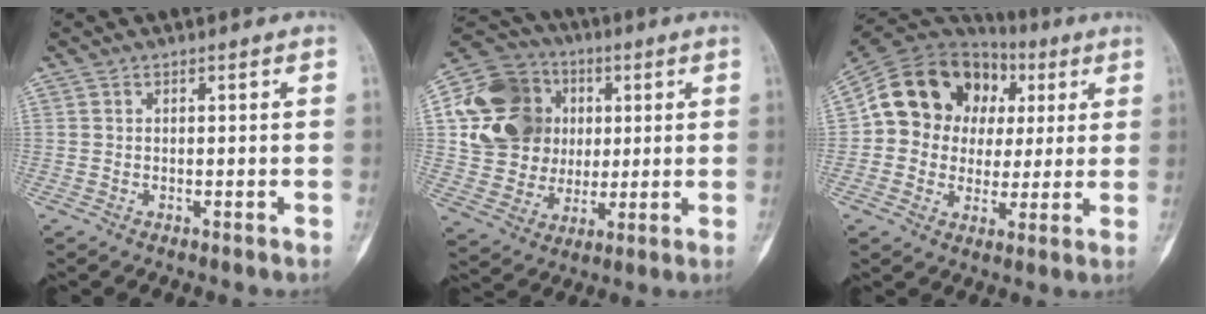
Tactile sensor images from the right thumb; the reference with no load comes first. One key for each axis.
{"total": 19.9, "fx": 3.8, "fy": 17.2, "fz": 9.3, "tx": -0.145, "ty": 0.022, "tz": 0.080}
{"total": 18.4, "fx": 3.8, "fy": 15.5, "fz": 9.2, "tx": -0.126, "ty": 0.038, "tz": 0.071}